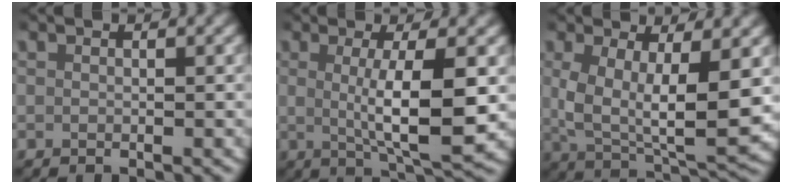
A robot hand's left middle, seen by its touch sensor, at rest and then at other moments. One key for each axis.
{"total": 6.4, "fx": 0.6, "fy": 1.1, "fz": 6.3, "tx": -0.102, "ty": -0.011, "tz": 0.014}
{"total": 8.2, "fx": 0.9, "fy": 4.0, "fz": 7.1, "tx": -0.131, "ty": -0.020, "tz": 0.024}